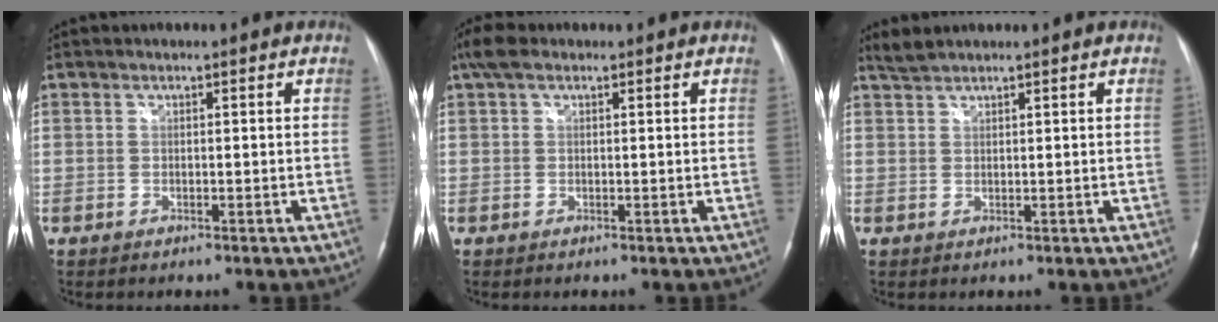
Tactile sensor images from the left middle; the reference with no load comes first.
{"total": 3.1, "force": [2.0, 1.4, 1.9], "torque": [-0.049, 0.028, 0.041]}
{"total": 1.9, "force": [1.9, -0.1, 0.3], "torque": [-0.013, 0.010, 0.043]}